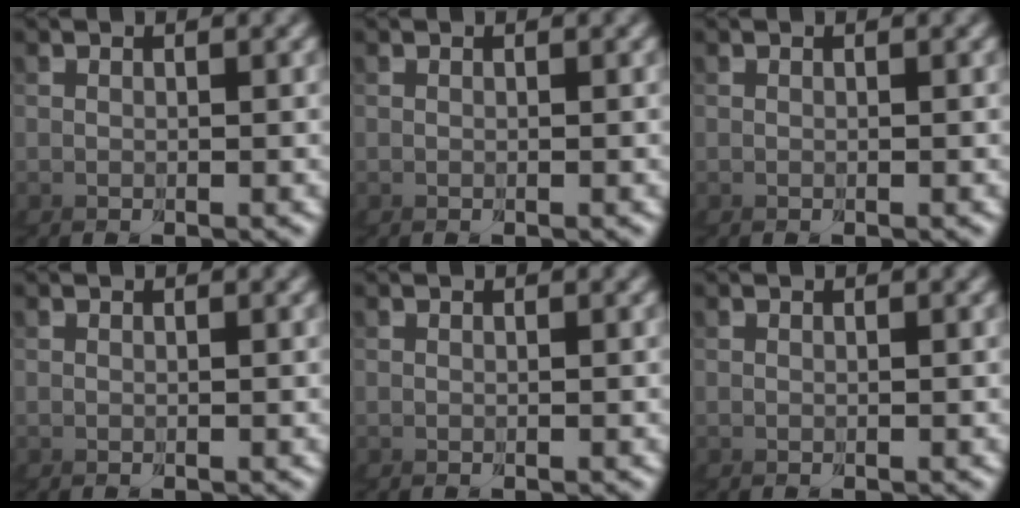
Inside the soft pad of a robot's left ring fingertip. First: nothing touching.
{"total": 0.0}
{"total": 0.0}
{"total": 0.0}
{"total": 0.0}
{"total": 0.0}